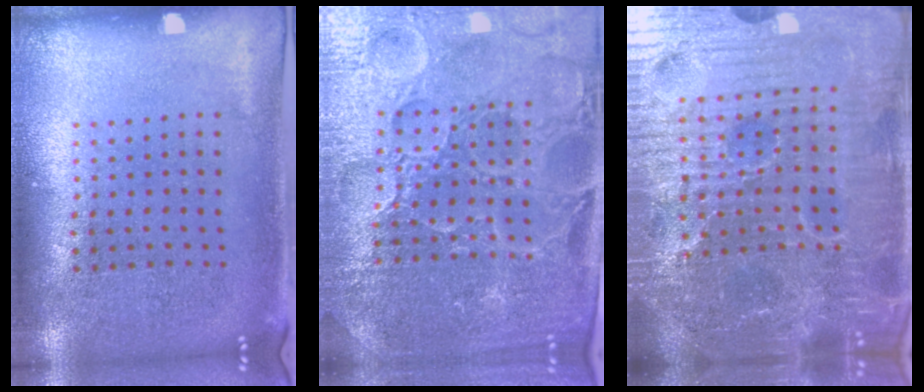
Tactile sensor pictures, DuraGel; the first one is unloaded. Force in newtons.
{"total": 5.1, "press": 4.8, "slide": 1.8}
{"total": 7.2, "press": 6.4, "slide": 3.2}